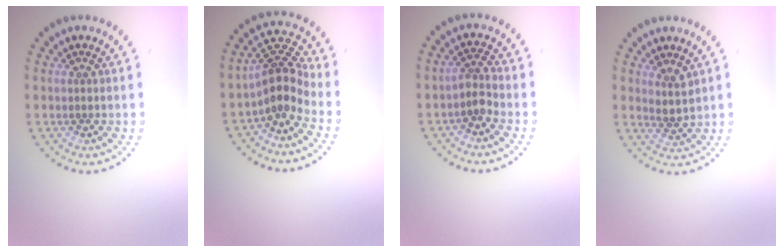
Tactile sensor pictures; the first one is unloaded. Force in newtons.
{"total": 3.7, "press": 2.8, "slide": 2.5}
{"total": 1.9, "press": 1.5, "slide": 1.2}
{"total": 2.0, "press": 1.5, "slide": 1.3}